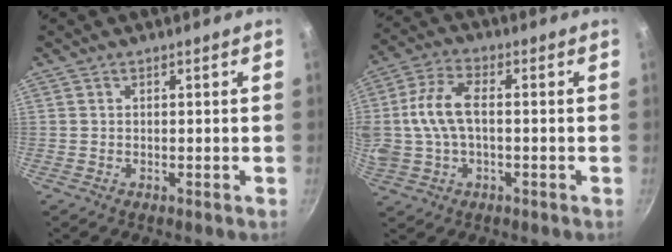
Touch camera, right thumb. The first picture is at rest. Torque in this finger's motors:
{"motor_torque": [0.46, 0.46, 0.89, 0.79, 0.21]}